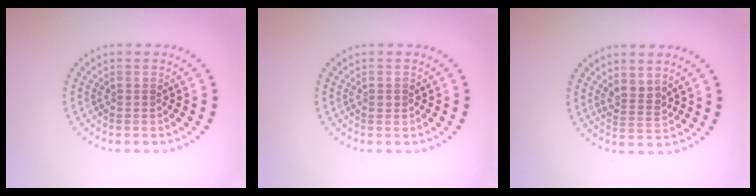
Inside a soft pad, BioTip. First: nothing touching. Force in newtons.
{"total": 0.9, "press": 0.9, "slide": 0.0}
{"total": 2.0, "press": 1.7, "slide": 1.1}